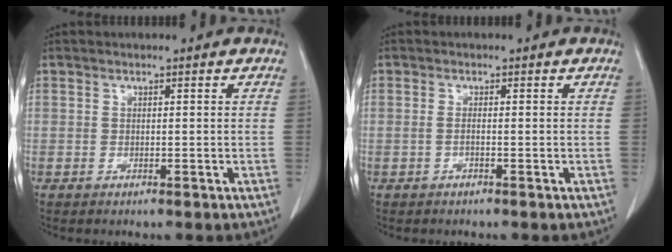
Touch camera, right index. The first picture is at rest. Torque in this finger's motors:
{"motor_torque": [-0.12, 0.11, -0.03, -0.01]}